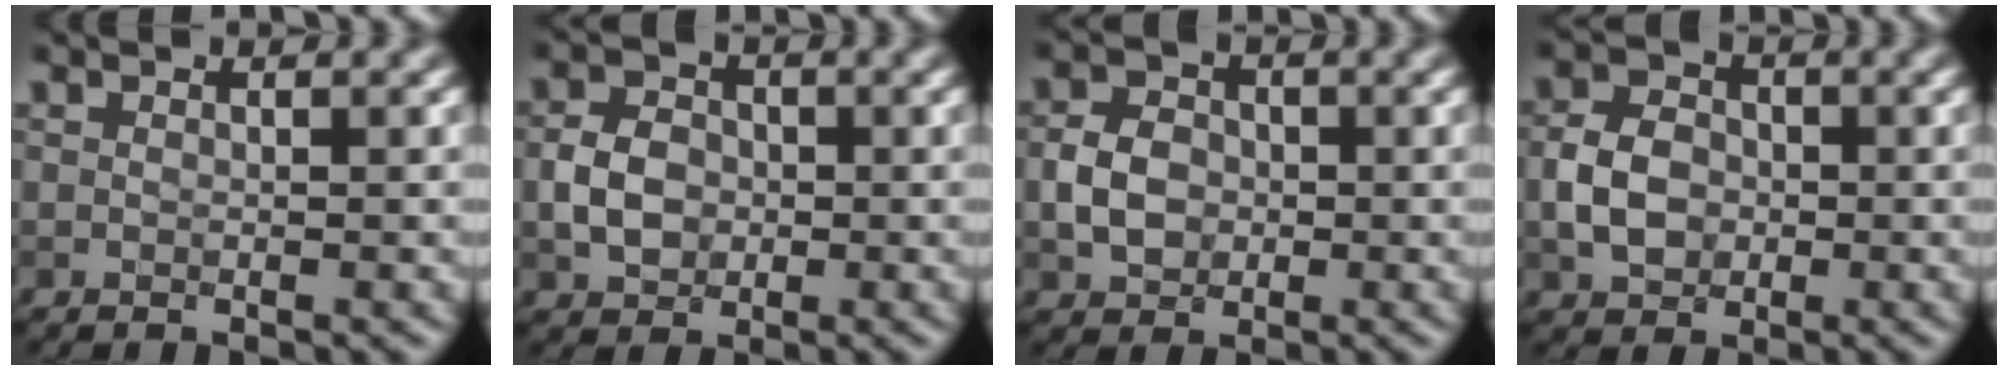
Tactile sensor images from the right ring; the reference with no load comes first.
{"total": 3.5, "force": [-0.5, 2.7, 2.1], "torque": [-0.040, 0.004, -0.014]}
{"total": 3.4, "force": [-0.5, 2.7, 2.0], "torque": [-0.039, 0.004, -0.014]}
{"total": 4.0, "force": [-0.7, 3.1, 2.5], "torque": [-0.047, 0.003, -0.017]}